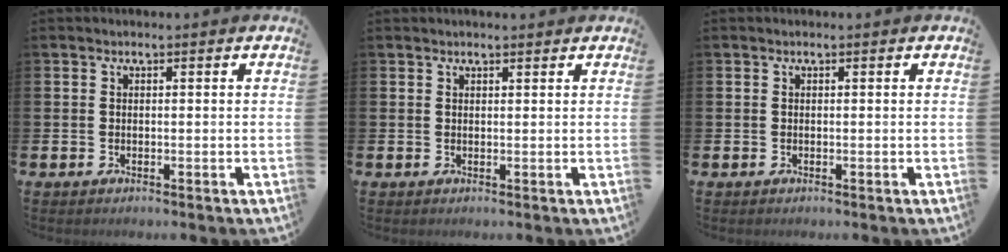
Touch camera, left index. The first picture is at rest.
{"total": 1.0, "force": [1.0, 0.1, 0.1], "torque": [0.005, -0.001, 0.016]}
{"total": 0.0}